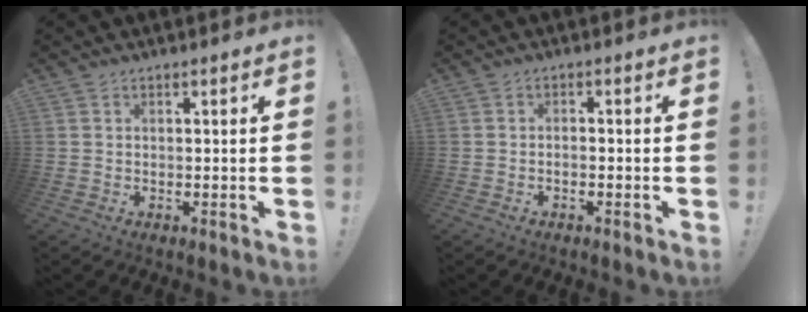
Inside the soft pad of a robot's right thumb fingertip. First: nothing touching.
{"total": 1.4, "force": [-1.1, -0.1, 0.8], "torque": [-0.014, -0.001, -0.019]}